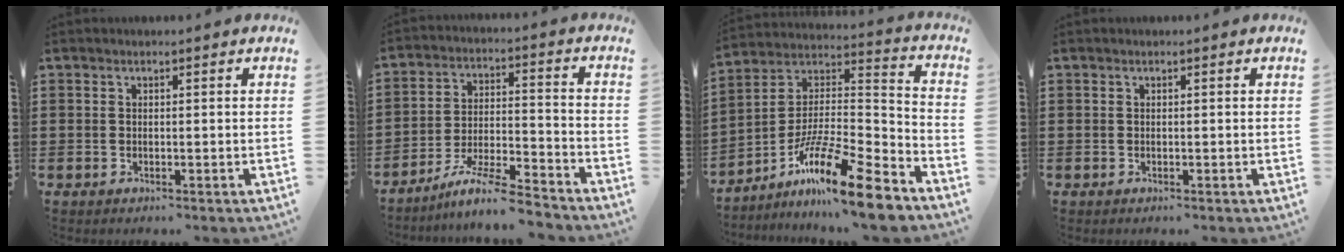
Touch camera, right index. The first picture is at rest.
{"total": 7.1, "force": [-6.5, -0.2, 2.8], "torque": [-0.056, -0.003, -0.123]}
{"total": 15.9, "force": [-11.2, 2.1, 11.0], "torque": [-0.197, 0.023, -0.204]}
{"total": 0.0}